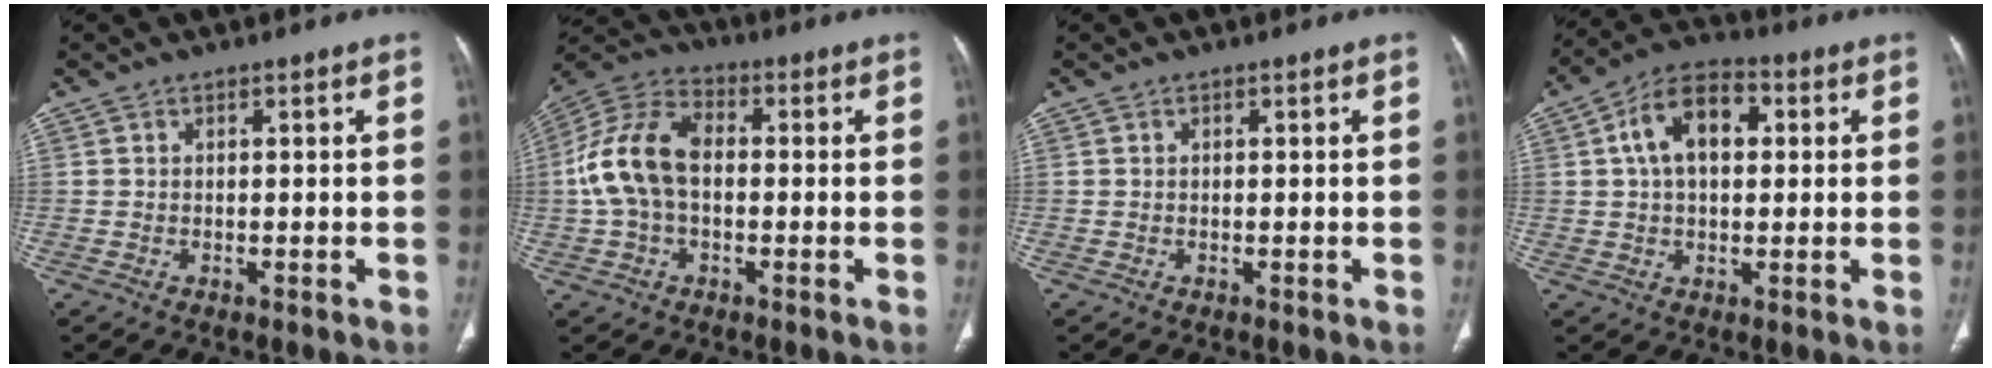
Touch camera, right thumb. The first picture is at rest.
{"total": 13.0, "force": [-0.1, 8.3, 10.0], "torque": [-0.204, 0.036, -0.011]}
{"total": 0.0}
{"total": 11.3, "force": [2.4, 6.9, 8.6], "torque": [-0.140, 0.021, 0.034]}